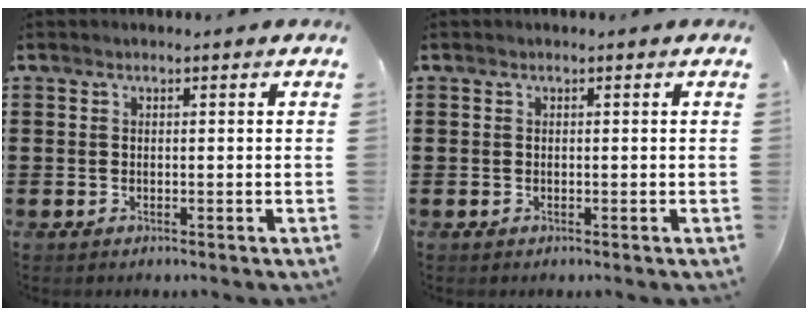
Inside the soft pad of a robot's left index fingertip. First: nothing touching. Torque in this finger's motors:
{"motor_torque": [0.00, 0.06, -0.02, 0.01]}